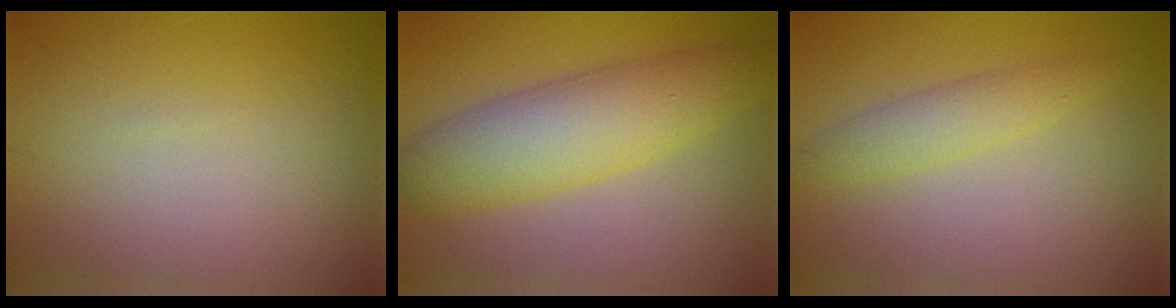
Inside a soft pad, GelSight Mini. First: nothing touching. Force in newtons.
{"total": 7.2, "press": 7.2, "slide": 0.3}
{"total": 2.5, "press": 2.5, "slide": 0.1}